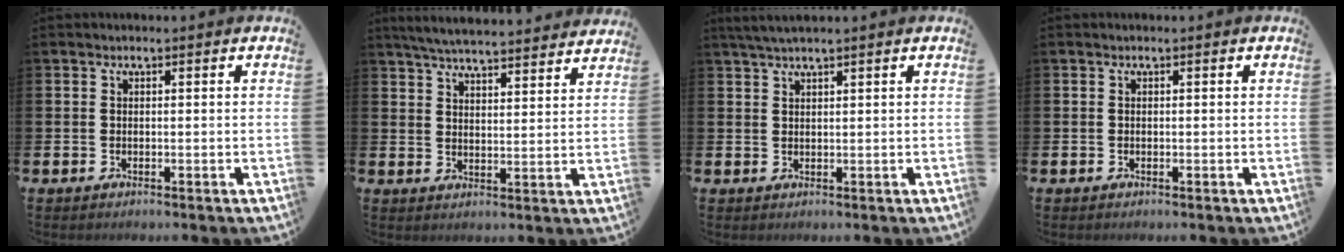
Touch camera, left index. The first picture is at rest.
{"total": 5.8, "force": [5.6, 0.2, 1.1], "torque": [-0.031, -0.037, 0.099]}
{"total": 2.3, "force": [1.9, 0.0, 1.2], "torque": [-0.026, 0.001, 0.036]}
{"total": 0.0}